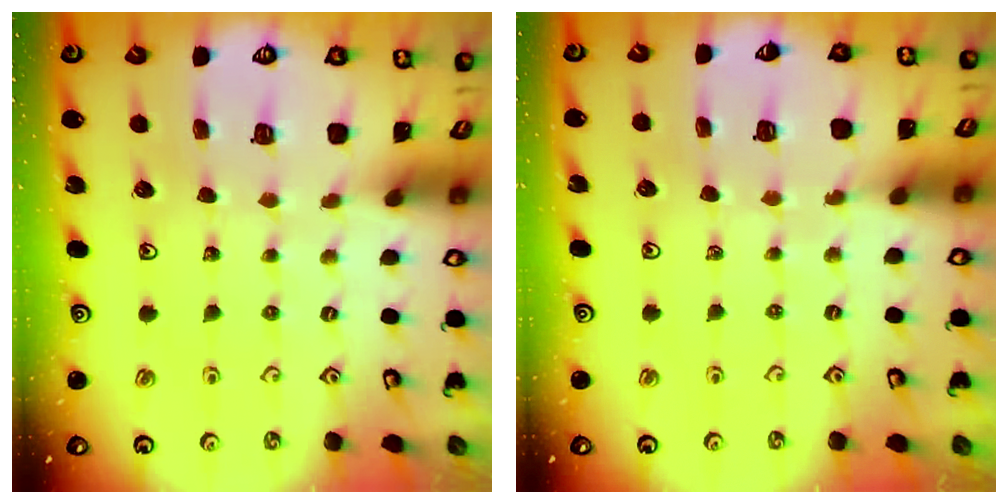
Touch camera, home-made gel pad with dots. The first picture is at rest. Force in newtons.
{"total": 5.4, "press": 5.3, "slide": 1.3}